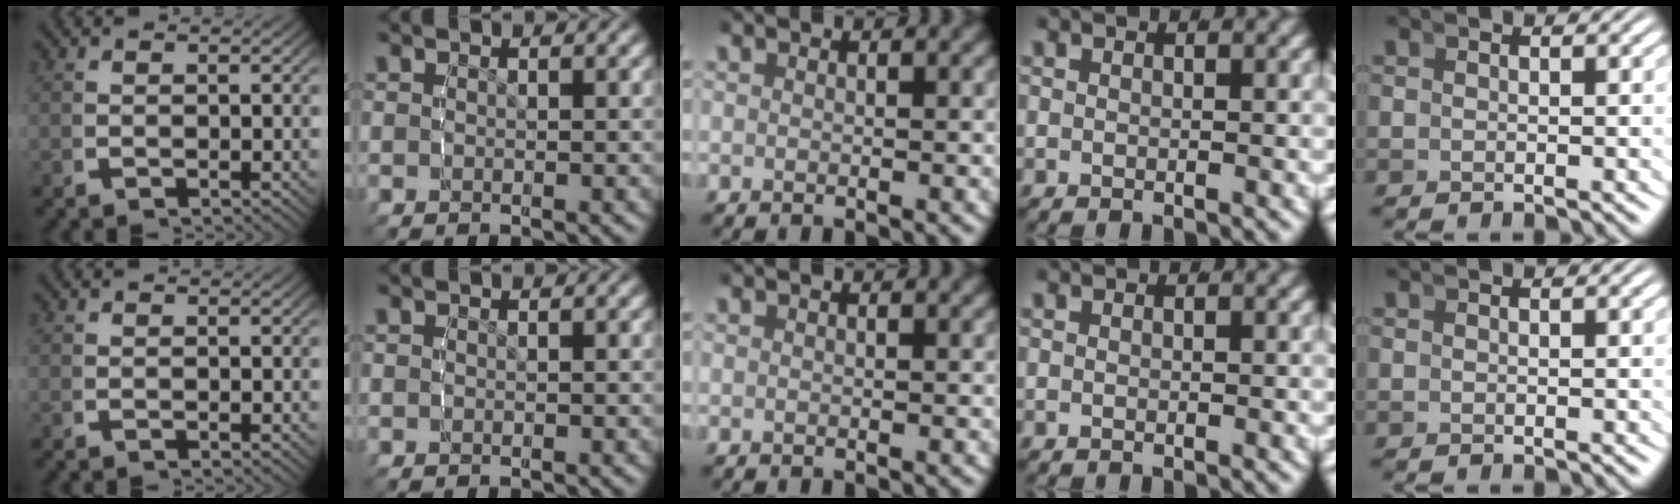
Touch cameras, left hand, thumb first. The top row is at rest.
{}